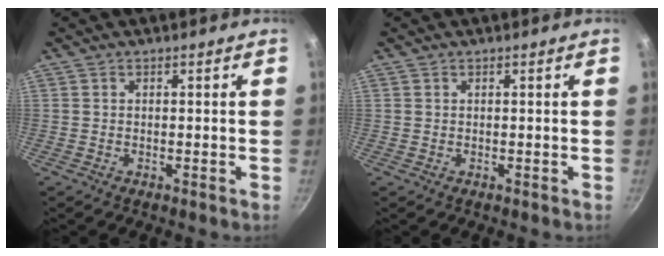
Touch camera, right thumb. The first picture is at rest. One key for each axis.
{"total": 0.0}